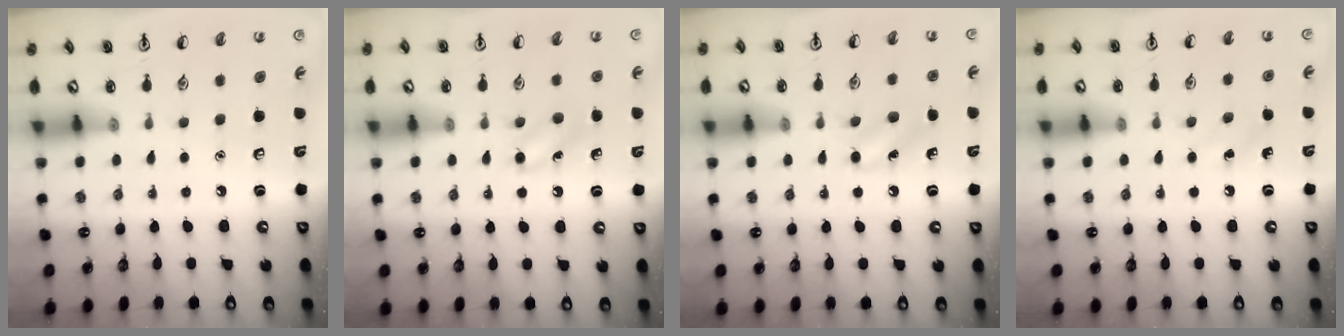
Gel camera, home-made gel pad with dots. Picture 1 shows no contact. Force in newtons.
{"total": 6.3, "press": 6.0, "slide": 1.8}
{"total": 7.4, "press": 7.1, "slide": 2.0}
{"total": 4.0, "press": 3.7, "slide": 1.4}